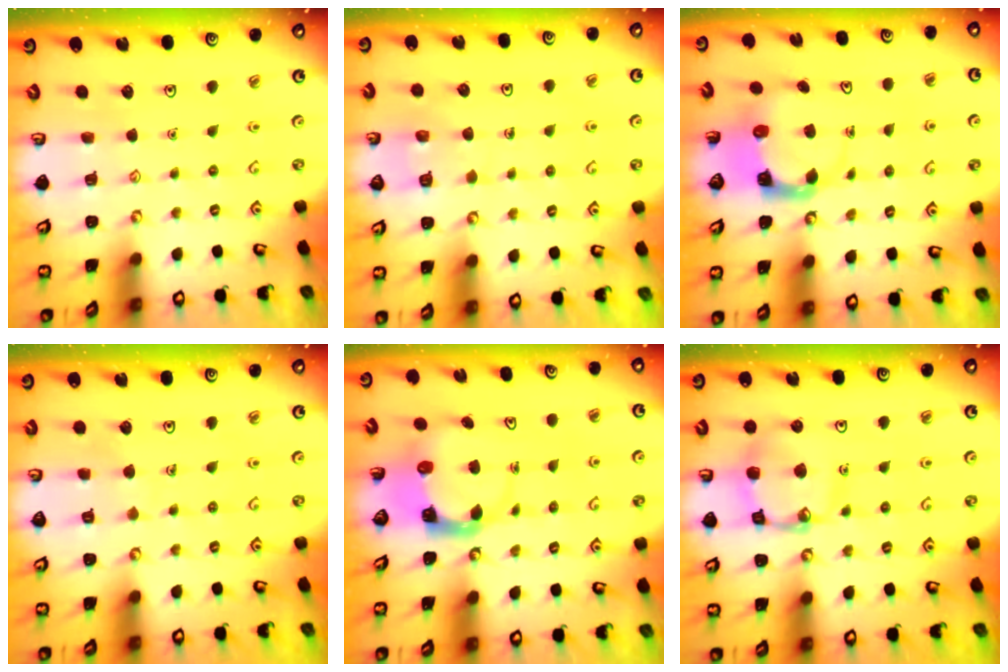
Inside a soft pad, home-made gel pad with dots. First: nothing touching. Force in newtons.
{"total": 4.3, "press": 4.3, "slide": 0.3}
{"total": 3.6, "press": 3.6, "slide": 0.4}
{"total": 3.6, "press": 3.5, "slide": 0.3}
{"total": 3.6, "press": 3.6, "slide": 0.5}
{"total": 14.3, "press": 14.2, "slide": 1.5}